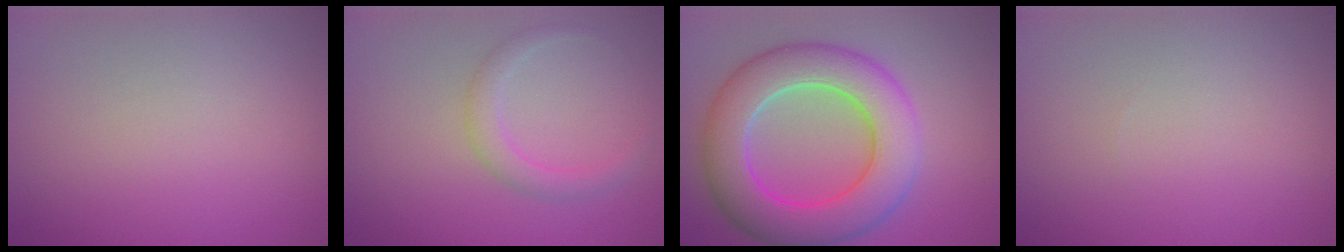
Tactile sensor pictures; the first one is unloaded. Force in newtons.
{"total": 1.9, "press": 1.9, "slide": 0.2}
{"total": 9.3, "press": 9.3, "slide": 0.5}
{"total": 0.0}